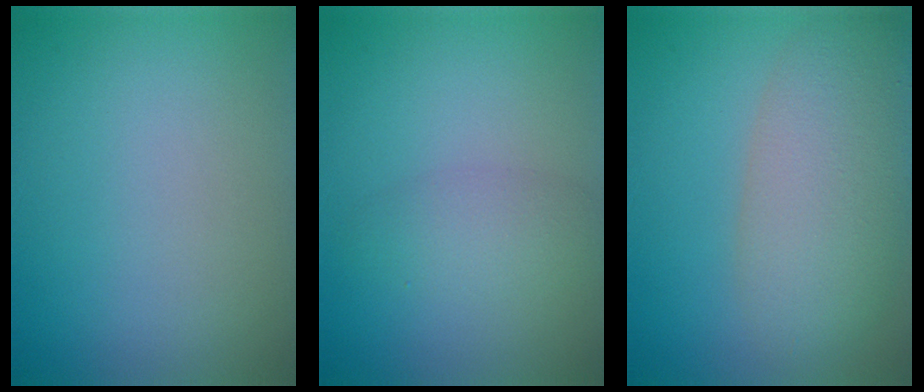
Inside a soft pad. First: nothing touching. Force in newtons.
{"total": 2.4, "press": 2.4, "slide": 0.0}
{"total": 7.5, "press": 7.5, "slide": 0.4}